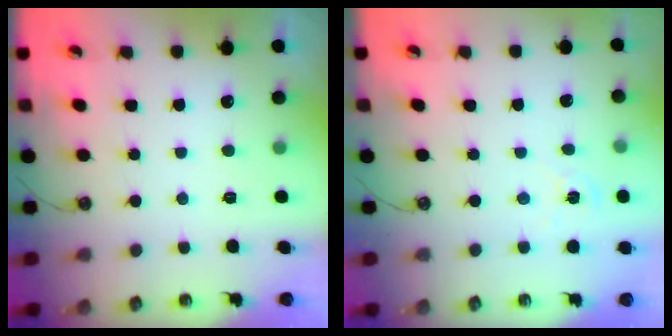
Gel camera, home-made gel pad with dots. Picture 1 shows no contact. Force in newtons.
{"total": 1.6, "press": 1.5, "slide": 0.3}